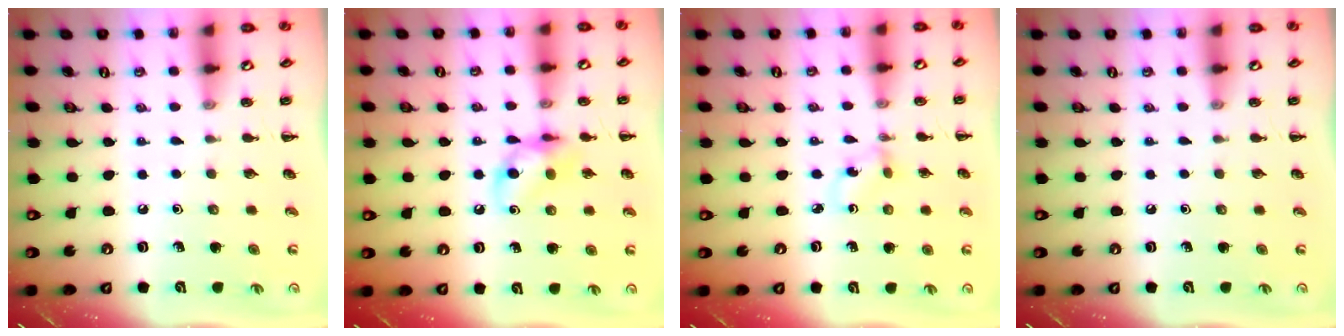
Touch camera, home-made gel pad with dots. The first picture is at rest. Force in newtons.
{"total": 10.1, "press": 10.1, "slide": 1.0}
{"total": 1.5, "press": 1.3, "slide": 0.7}
{"total": 0.0}